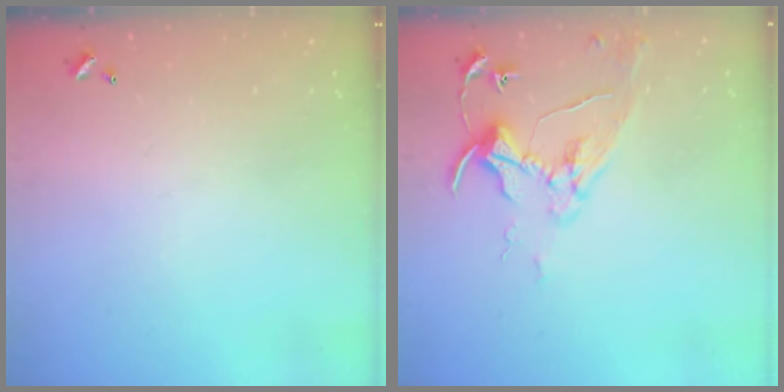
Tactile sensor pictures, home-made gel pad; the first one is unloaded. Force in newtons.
{"total": 8.5, "press": 8.4, "slide": 0.9}